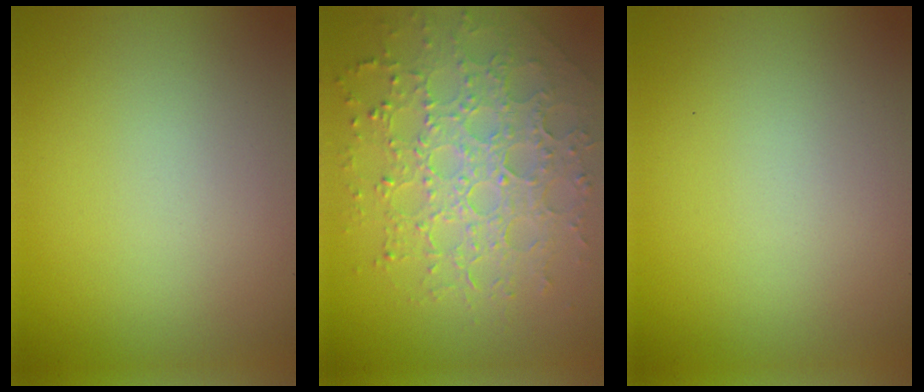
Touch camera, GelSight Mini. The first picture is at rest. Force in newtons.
{"total": 7.5, "press": 5.4, "slide": 5.2}
{"total": 0.0}